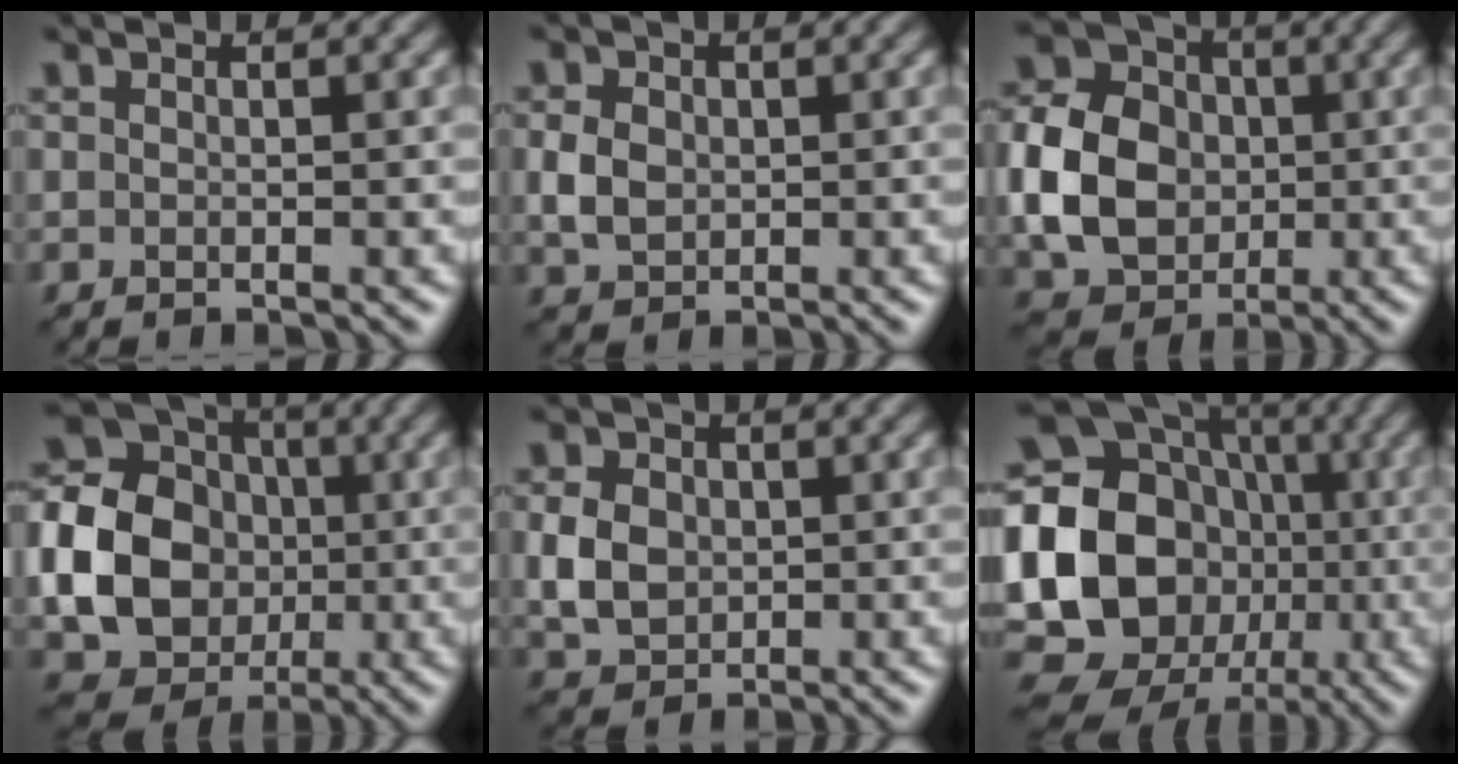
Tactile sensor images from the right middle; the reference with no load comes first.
{"total": 2.8, "force": [0.1, 2.3, 1.7], "torque": [-0.042, 0.002, 0.001]}
{"total": 8.4, "force": [-0.6, 6.9, 4.7], "torque": [-0.114, 0.008, -0.015]}
{"total": 14.3, "force": [-1.0, 12.7, 6.5], "torque": [-0.139, -0.011, -0.038]}
{"total": 3.9, "force": [0.0, 3.2, 2.2], "torque": [-0.054, 0.002, -0.001]}
{"total": 22.9, "force": [-2.6, 20.3, 10.3], "torque": [-0.204, 0.013, -0.088]}